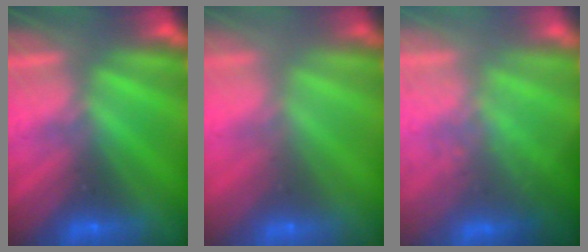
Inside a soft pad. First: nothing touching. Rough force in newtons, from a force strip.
{"total": 2.3}
{"total": 6.9}